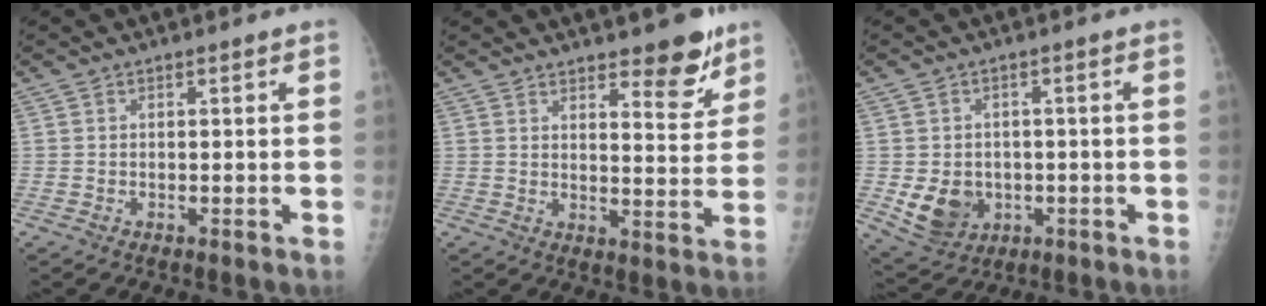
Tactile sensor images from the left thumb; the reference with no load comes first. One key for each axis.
{"total": 8.5, "fx": 6.0, "fy": 2.7, "fz": 5.4, "tx": -0.044, "ty": -0.043, "tz": 0.085}
{"total": 8.0, "fx": -1.7, "fy": 6.7, "fz": 4.0, "tx": -0.047, "ty": 0.004, "tz": -0.008}